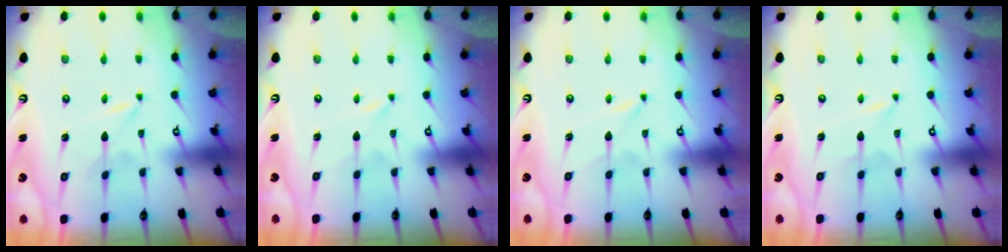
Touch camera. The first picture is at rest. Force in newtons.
{"total": 0.0}
{"total": 0.0}
{"total": 2.0, "press": 2.0, "slide": 0.3}